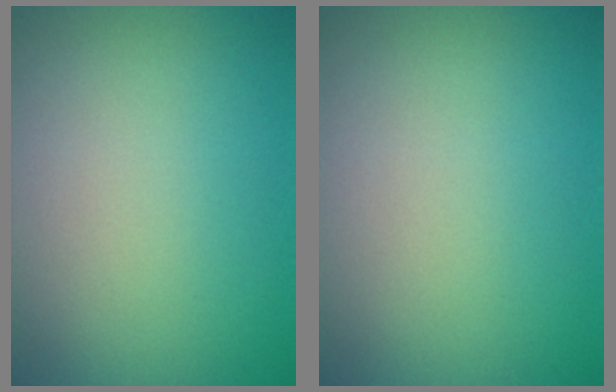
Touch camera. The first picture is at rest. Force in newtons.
{"total": 0.0}